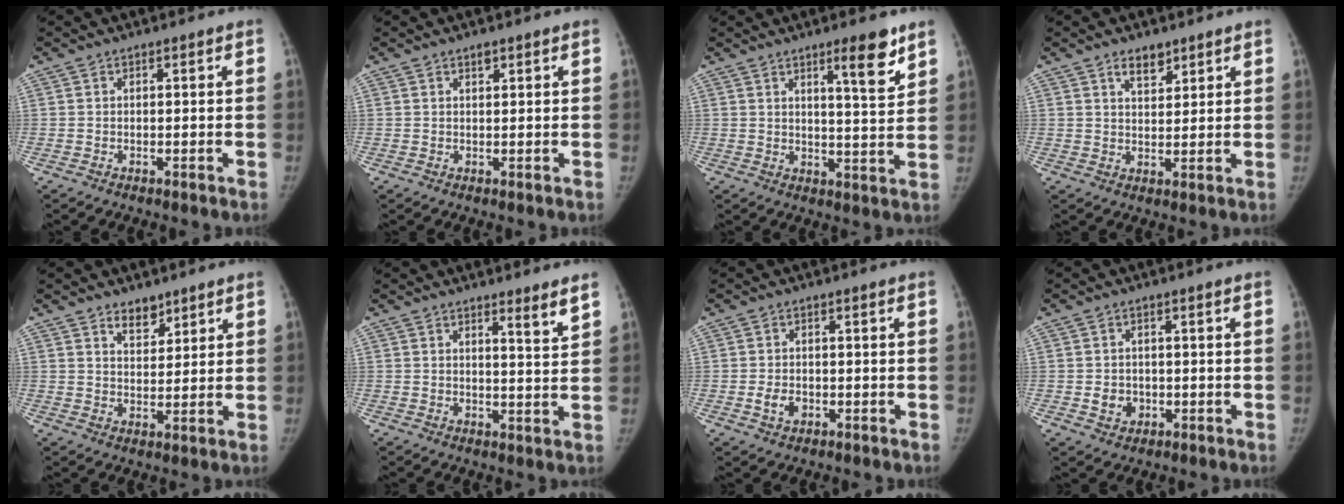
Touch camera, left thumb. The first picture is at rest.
{"total": 1.0, "force": [0.7, 0.5, 0.5], "torque": [-0.004, -0.004, 0.011]}
{"total": 7.8, "force": [5.0, 1.1, 5.9], "torque": [-0.077, -0.038, 0.074]}
{"total": 4.2, "force": [2.9, 2.2, 2.1], "torque": [-0.015, -0.021, 0.050]}
{"total": 4.3, "force": [3.3, 2.3, 1.6], "torque": [-0.004, -0.026, 0.057]}
{"total": 3.6, "force": [2.7, -0.1, 2.4], "torque": [-0.034, -0.029, 0.039]}
{"total": 2.9, "force": [-0.9, 2.1, 1.8], "torque": [-0.026, 0.004, -0.014]}
{"total": 3.3, "force": [-0.7, 2.9, 1.4], "torque": [-0.007, 0.004, -0.005]}